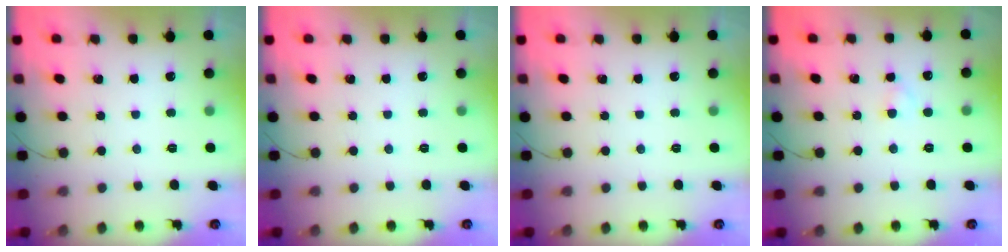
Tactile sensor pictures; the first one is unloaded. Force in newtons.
{"total": 0.0}
{"total": 0.0}
{"total": 1.9, "press": 1.7, "slide": 0.9}